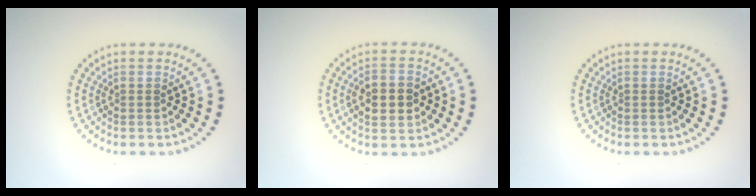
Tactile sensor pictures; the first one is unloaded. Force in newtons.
{"total": 4.3, "press": 4.3, "slide": 0.3}
{"total": 0.0}